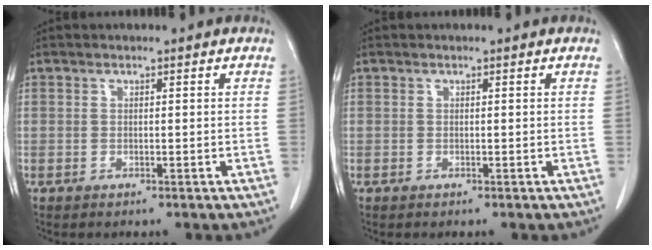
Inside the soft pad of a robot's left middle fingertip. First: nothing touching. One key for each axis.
{"total": 0.0}